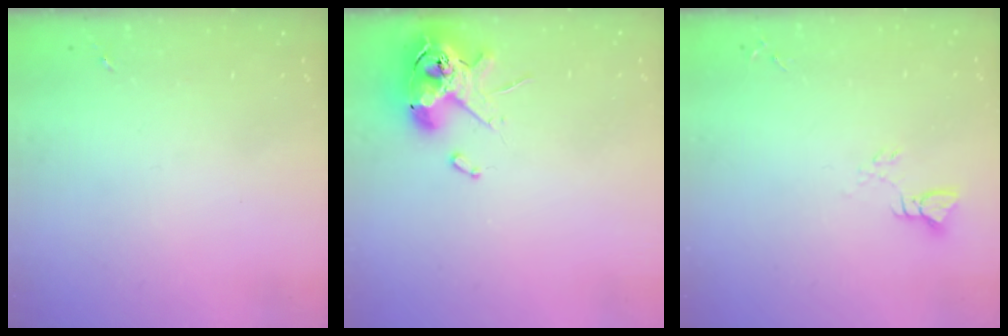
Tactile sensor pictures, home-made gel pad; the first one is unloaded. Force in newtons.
{"total": 12.1, "press": 11.9, "slide": 1.9}
{"total": 2.8, "press": 2.8, "slide": 0.2}